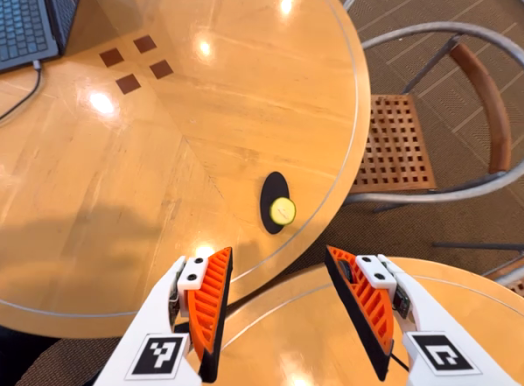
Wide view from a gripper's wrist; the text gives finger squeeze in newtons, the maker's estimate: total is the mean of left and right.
{"total": 0.0}